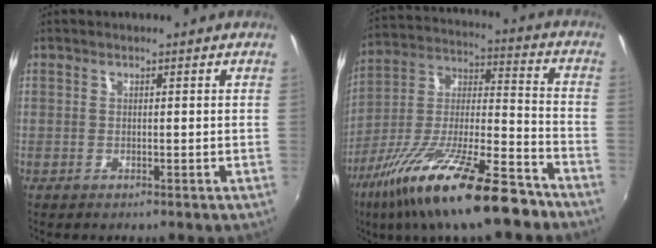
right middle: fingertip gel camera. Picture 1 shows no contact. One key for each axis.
{"total": 23.2, "fx": -15.3, "fy": 5.2, "fz": 16.7, "tx": -0.301, "ty": -0.031, "tz": -0.258}